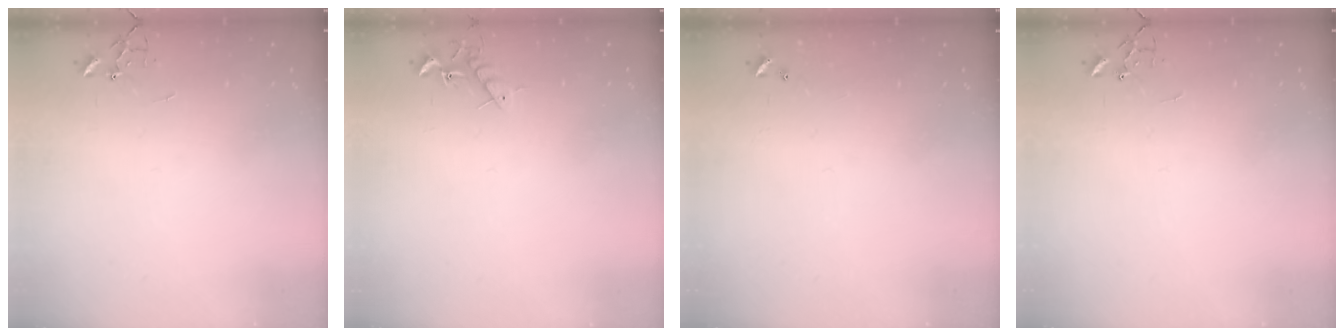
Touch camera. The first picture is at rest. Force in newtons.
{"total": 7.0, "press": 6.9, "slide": 0.9}
{"total": 0.0}
{"total": 0.0}